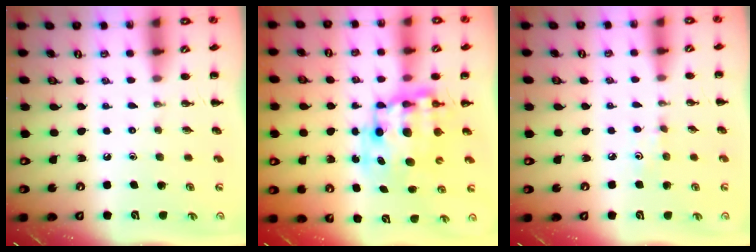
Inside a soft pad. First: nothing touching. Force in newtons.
{"total": 11.3, "press": 10.9, "slide": 2.8}
{"total": 4.2, "press": 3.9, "slide": 1.4}